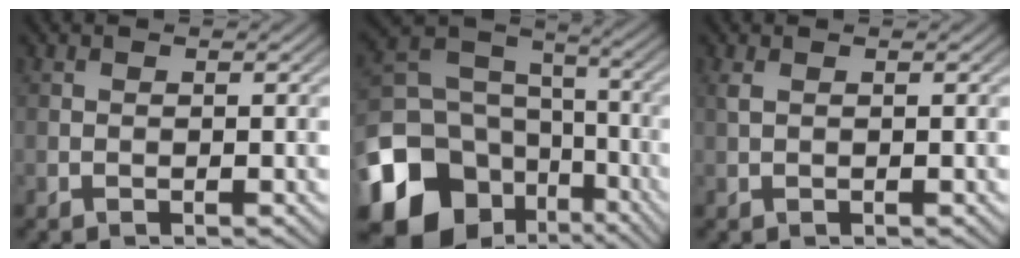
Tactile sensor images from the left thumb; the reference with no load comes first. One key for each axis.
{"total": 18.4, "fx": -8.7, "fy": 14.2, "fz": 7.8, "tx": -0.225, "ty": -0.046, "tz": -0.142}
{"total": 0.9, "fx": 0.4, "fy": 0.2, "fz": 0.7, "tx": -0.026, "ty": 0.005, "tz": 0.010}